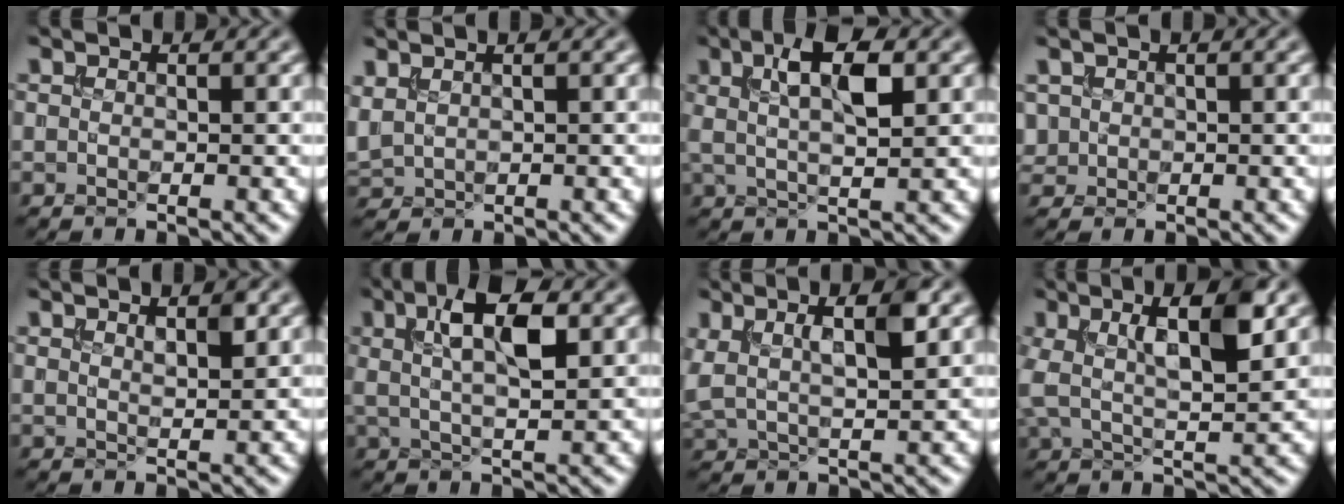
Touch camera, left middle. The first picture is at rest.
{"total": 1.5, "force": [0.9, 0.9, 0.8], "torque": [-0.025, 0.006, 0.030]}
{"total": 5.0, "force": [1.5, 1.6, 4.5], "torque": [-0.079, 0.006, 0.027]}
{"total": 0.9, "force": [0.1, 0.9, 0.0], "torque": [0.002, -0.003, 0.009]}
{"total": 2.0, "force": [1.3, 0.4, 1.5], "torque": [-0.022, 0.002, 0.023]}
{"total": 5.8, "force": [1.7, 1.9, 5.2], "torque": [-0.090, 0.007, 0.030]}
{"total": 5.1, "force": [2.2, 1.5, 4.4], "torque": [-0.082, 0.009, 0.040]}
{"total": 6.7, "force": [2.1, 1.9, 6.0], "torque": [-0.110, 0.005, 0.034]}